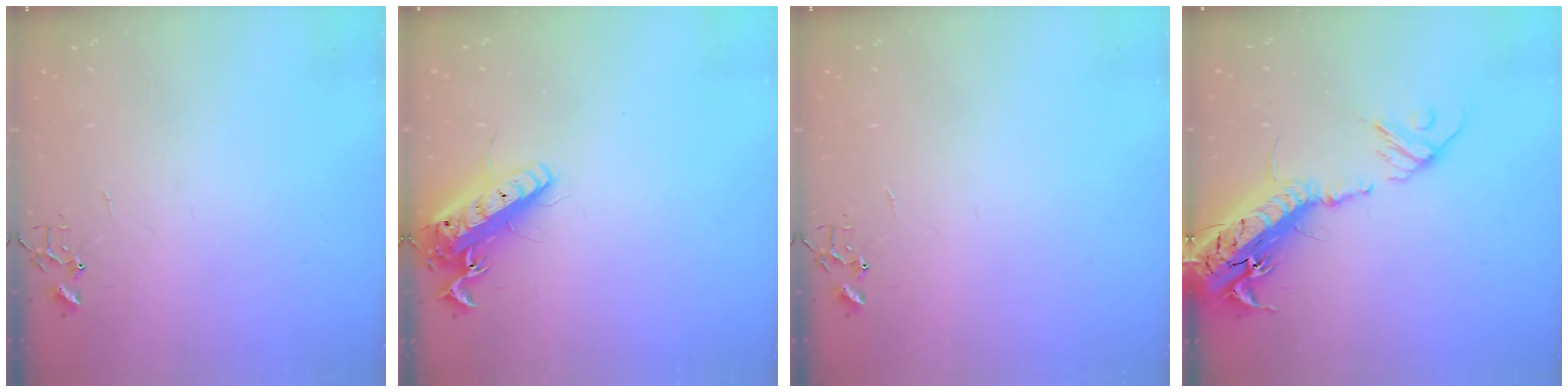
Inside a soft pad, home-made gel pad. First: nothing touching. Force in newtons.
{"total": 15.2, "press": 14.9, "slide": 3.0}
{"total": 0.0}
{"total": 23.7, "press": 23.1, "slide": 5.3}